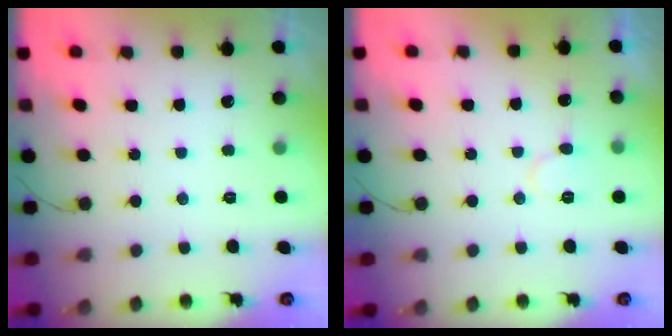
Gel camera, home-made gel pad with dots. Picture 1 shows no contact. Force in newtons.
{"total": 6.7, "press": 6.6, "slide": 0.6}